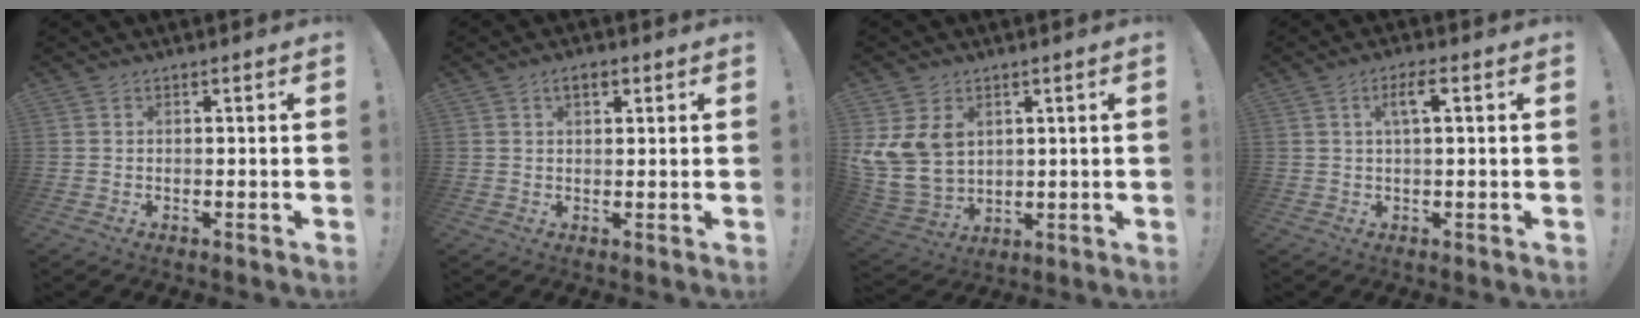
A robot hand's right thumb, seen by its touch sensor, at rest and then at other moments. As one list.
[{"total": 3.4, "force": [1.5, 1.8, 2.4], "torque": [-0.035, 0.000, 0.024]}, {"total": 12.0, "force": [4.3, 9.3, 6.1], "torque": [-0.135, -0.024, 0.090]}, {"total": 2.5, "force": [1.3, 0.3, 2.1], "torque": [-0.031, -0.004, 0.018]}]